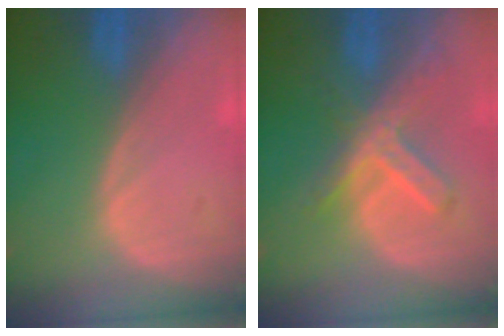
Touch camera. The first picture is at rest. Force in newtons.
{"total": 7.4, "press": 6.4, "slide": 3.8}